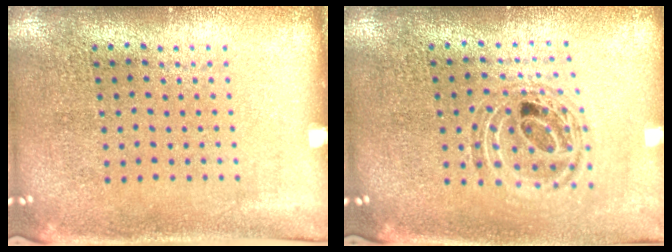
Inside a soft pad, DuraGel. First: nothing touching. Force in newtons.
{"total": 0.7, "press": 0.7, "slide": 0.2}